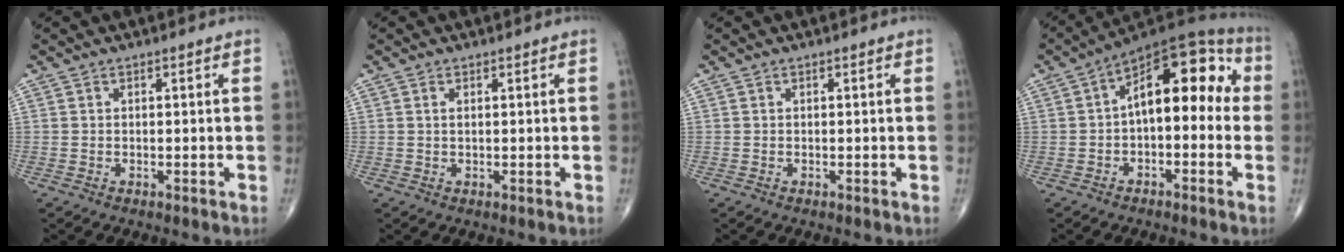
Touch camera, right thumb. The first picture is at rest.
{"total": 0.8, "force": [0.3, 0.3, 0.6], "torque": [-0.017, 0.003, 0.006]}
{"total": 0.0}
{"total": 15.4, "force": [1.0, 8.0, 13.1], "torque": [-0.156, 0.049, 0.003]}